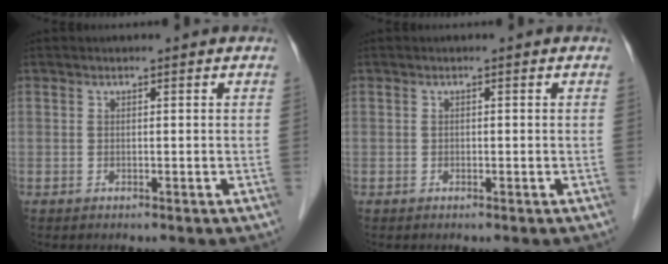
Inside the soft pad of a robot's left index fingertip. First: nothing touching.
{"total": 0.0}